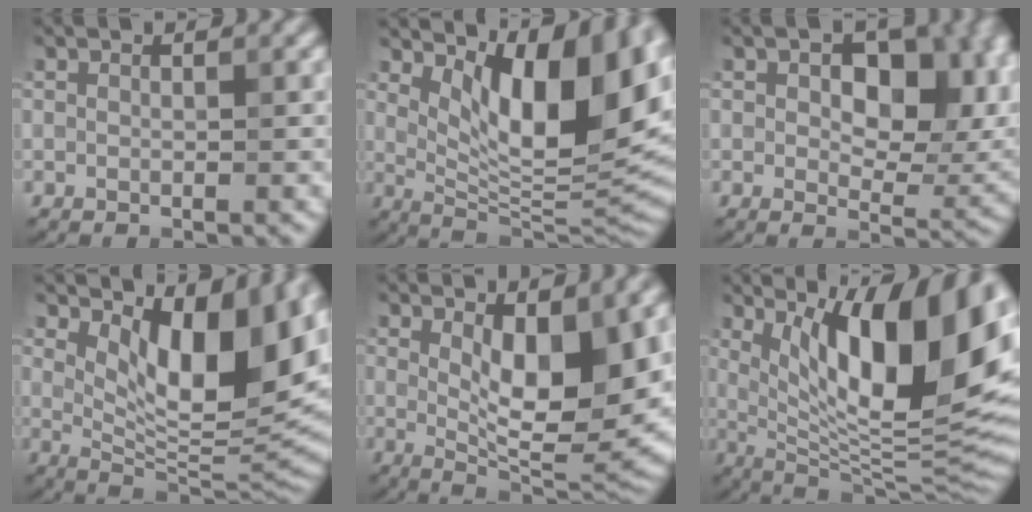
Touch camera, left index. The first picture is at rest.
{"total": 12.6, "force": [4.5, 5.1, 10.6], "torque": [-0.143, -0.004, 0.081]}
{"total": 10.7, "force": [2.4, 6.2, 8.4], "torque": [-0.104, -0.007, 0.037]}
{"total": 11.6, "force": [4.0, 5.1, 9.6], "torque": [-0.136, -0.010, 0.071]}
{"total": 10.0, "force": [1.8, 3.6, 9.1], "torque": [-0.133, -0.012, 0.033]}
{"total": 15.4, "force": [5.5, 5.0, 13.5], "torque": [-0.170, -0.008, 0.090]}